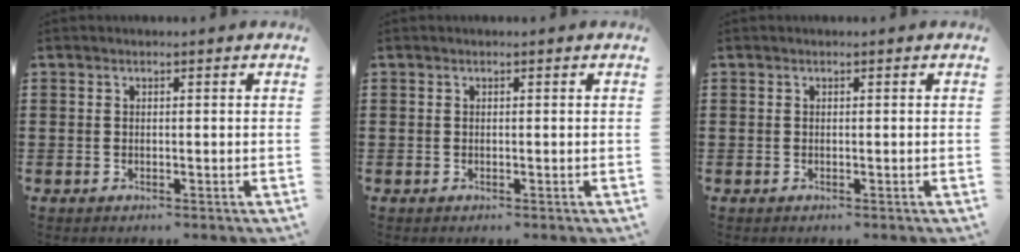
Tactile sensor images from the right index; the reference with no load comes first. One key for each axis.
{"total": 0.0}
{"total": 0.0}